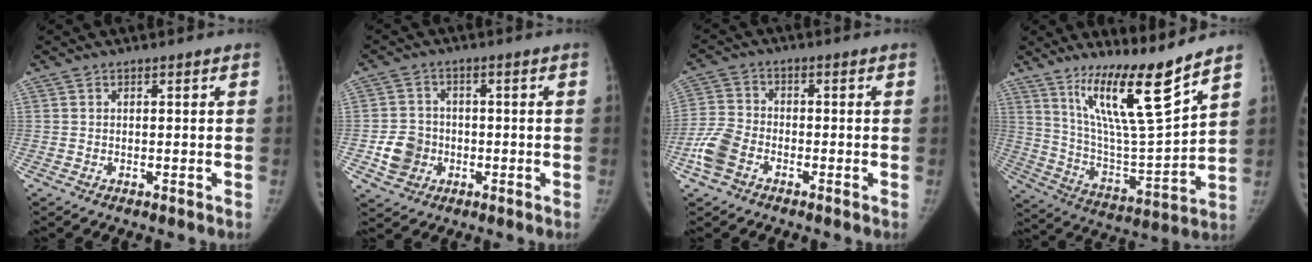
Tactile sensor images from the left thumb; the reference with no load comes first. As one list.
[{"total": 6.5, "force": [-1.6, 5.8, 2.5], "torque": [-0.024, 0.014, -0.027]}, {"total": 7.0, "force": [-3.4, 4.5, 4.2], "torque": [-0.096, 0.013, -0.072]}, {"total": 17.5, "force": [12.0, 1.7, 12.6], "torque": [-0.197, -0.083, 0.222]}]